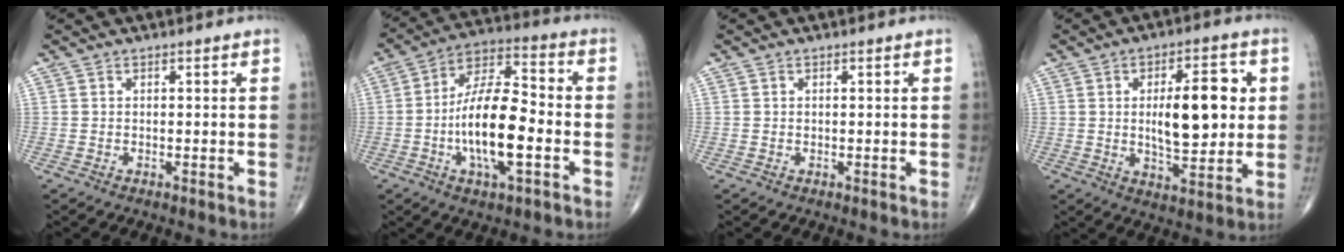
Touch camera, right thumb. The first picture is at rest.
{"total": 16.1, "force": [-3.6, 5.8, 14.5], "torque": [-0.260, 0.030, -0.069]}
{"total": 0.0}
{"total": 14.0, "force": [1.7, 5.9, 12.6], "torque": [-0.164, -0.009, 0.029]}